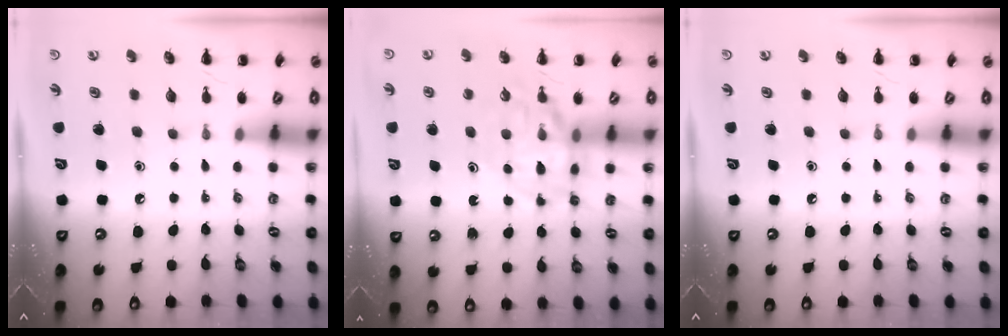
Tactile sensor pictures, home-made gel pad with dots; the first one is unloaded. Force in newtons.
{"total": 13.3, "press": 13.0, "slide": 2.9}
{"total": 0.0}